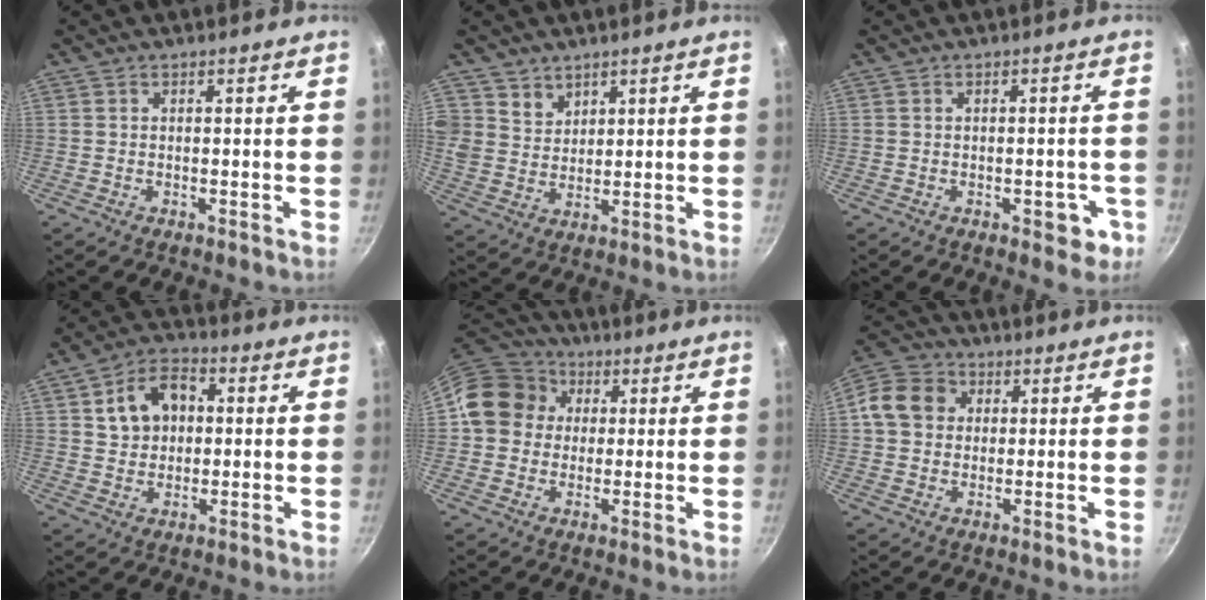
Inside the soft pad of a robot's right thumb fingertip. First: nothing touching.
{"total": 6.6, "force": [4.2, 5.0, 1.2], "torque": [0.000, -0.012, 0.085]}
{"total": 4.6, "force": [-1.6, 2.6, 3.4], "torque": [-0.013, 0.015, -0.015]}
{"total": 10.1, "force": [2.1, 7.6, 6.3], "torque": [-0.079, 0.016, 0.029]}
{"total": 12.4, "force": [2.3, 11.0, 5.4], "torque": [-0.064, 0.023, 0.023]}
{"total": 9.7, "force": [1.7, 8.3, 4.6], "torque": [-0.058, 0.017, 0.013]}